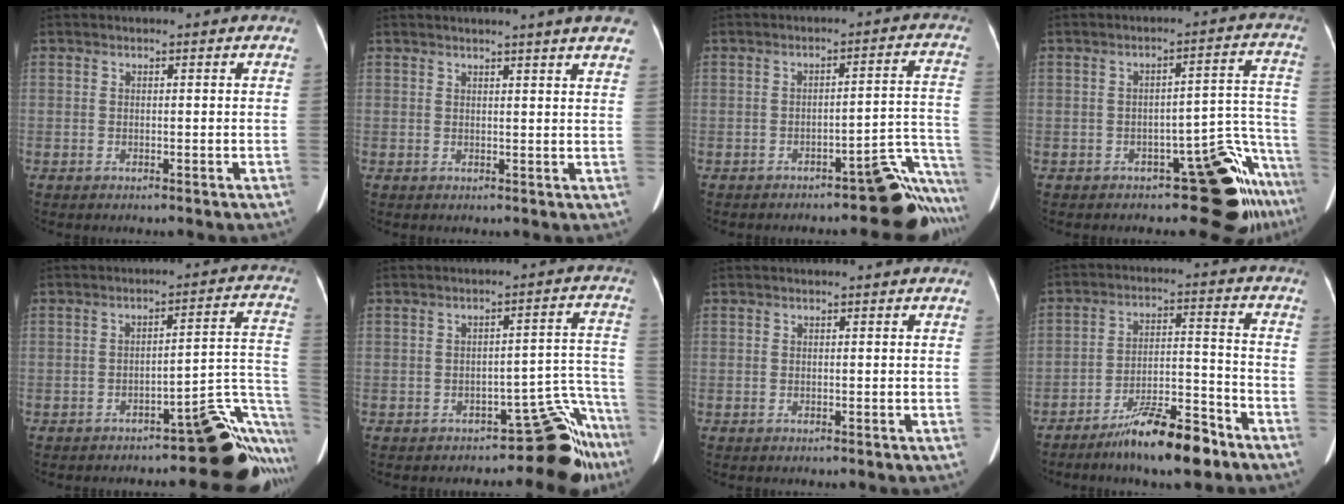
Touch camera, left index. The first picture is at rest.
{"total": 8.3, "force": [6.9, 0.0, 4.5], "torque": [-0.052, 0.004, 0.059]}
{"total": 10.9, "force": [-9.6, 2.0, 4.8], "torque": [-0.008, 0.043, -0.124]}
{"total": 12.2, "force": [-8.5, 2.6, 8.4], "torque": [-0.068, 0.051, -0.112]}
{"total": 15.8, "force": [-12.0, 3.3, 9.7], "torque": [-0.009, 0.054, -0.142]}
{"total": 8.6, "force": [-7.4, 2.7, 3.5], "torque": [0.006, 0.064, -0.098]}
{"total": 0.0}
{"total": 11.0, "force": [-8.4, 1.8, 6.9], "torque": [-0.117, 0.003, -0.144]}